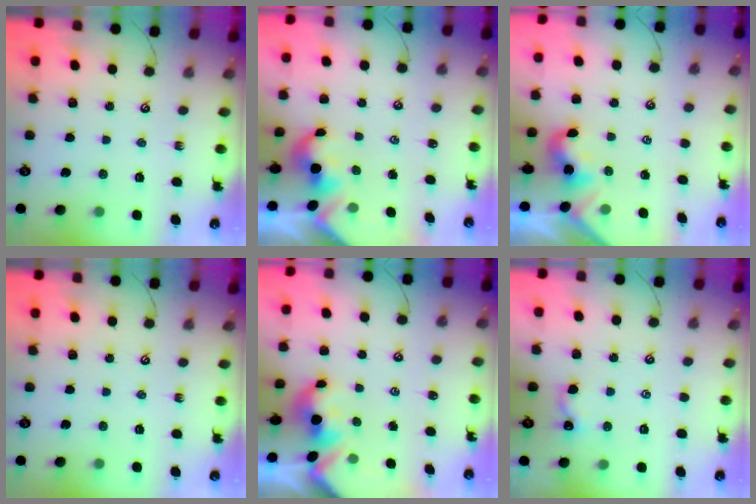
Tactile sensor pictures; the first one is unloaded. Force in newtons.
{"total": 2.1, "press": 2.1, "slide": 0.4}
{"total": 0.0}
{"total": 0.0}
{"total": 1.5, "press": 1.5, "slide": 0.2}
{"total": 2.1, "press": 2.1, "slide": 0.3}